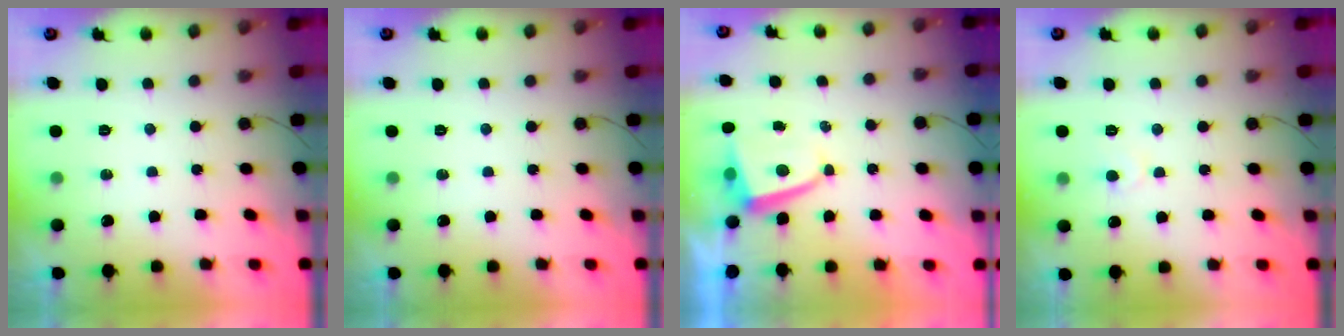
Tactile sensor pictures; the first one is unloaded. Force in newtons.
{"total": 0.0}
{"total": 2.7, "press": 2.6, "slide": 0.4}
{"total": 4.7, "press": 4.6, "slide": 0.4}